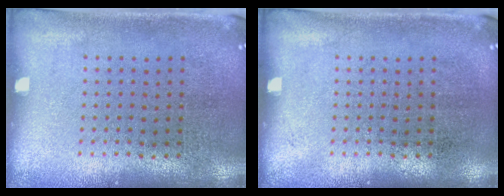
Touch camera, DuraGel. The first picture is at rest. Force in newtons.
{"total": 0.0}